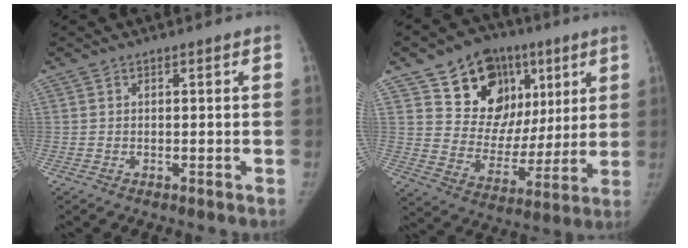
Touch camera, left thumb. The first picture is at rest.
{"total": 20.3, "force": [9.5, 15.2, 9.4], "torque": [-0.083, -0.007, 0.162]}